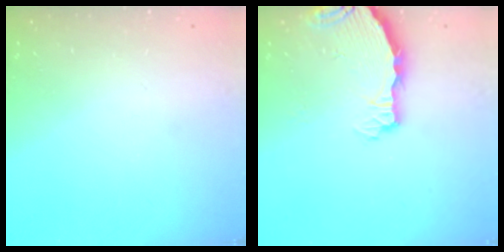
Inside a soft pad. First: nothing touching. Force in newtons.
{"total": 3.8, "press": 3.8, "slide": 0.5}